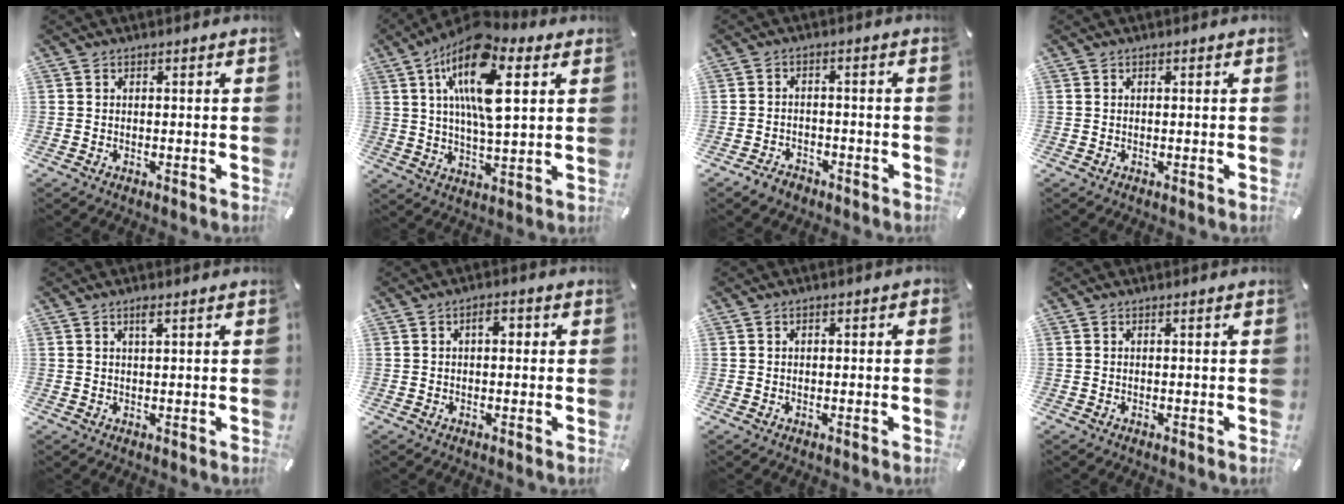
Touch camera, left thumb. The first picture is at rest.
{"total": 17.4, "force": [7.2, 7.5, 14.0], "torque": [-0.262, -0.015, 0.117]}
{"total": 3.2, "force": [-2.5, 1.7, 0.8], "torque": [-0.013, 0.014, -0.050]}
{"total": 0.0}
{"total": 1.7, "force": [0.9, 0.4, 1.4], "torque": [-0.030, 0.001, 0.014]}
{"total": 3.1, "force": [0.6, 1.6, 2.6], "torque": [-0.037, 0.006, 0.003]}
{"total": 1.0, "force": [-0.1, 0.9, 0.5], "torque": [-0.010, 0.007, -0.005]}
{"total": 0.0}